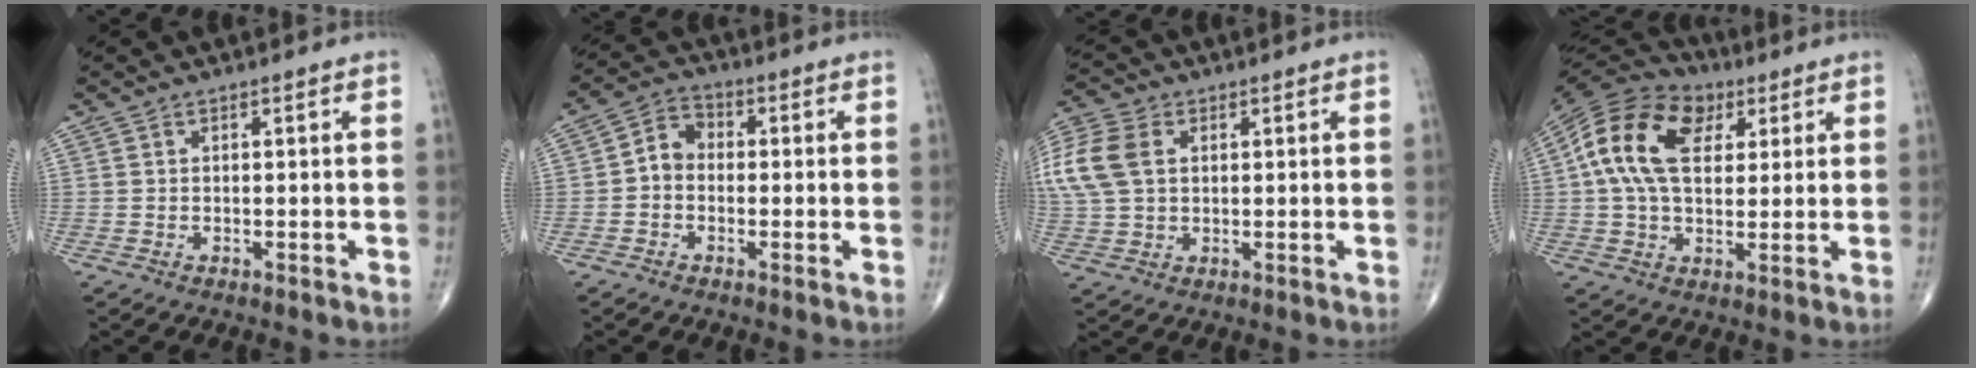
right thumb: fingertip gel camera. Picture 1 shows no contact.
{"total": 5.1, "force": [-0.7, 4.1, 2.9], "torque": [-0.033, 0.020, -0.027]}
{"total": 13.9, "force": [3.2, 9.8, 9.3], "torque": [-0.238, 0.013, 0.061]}
{"total": 17.3, "force": [4.5, 11.0, 12.6], "torque": [-0.229, 0.011, 0.069]}